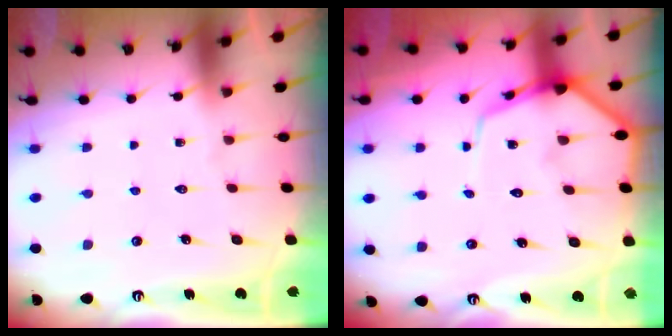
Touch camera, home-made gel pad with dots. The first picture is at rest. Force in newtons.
{"total": 9.1, "press": 9.1, "slide": 0.7}